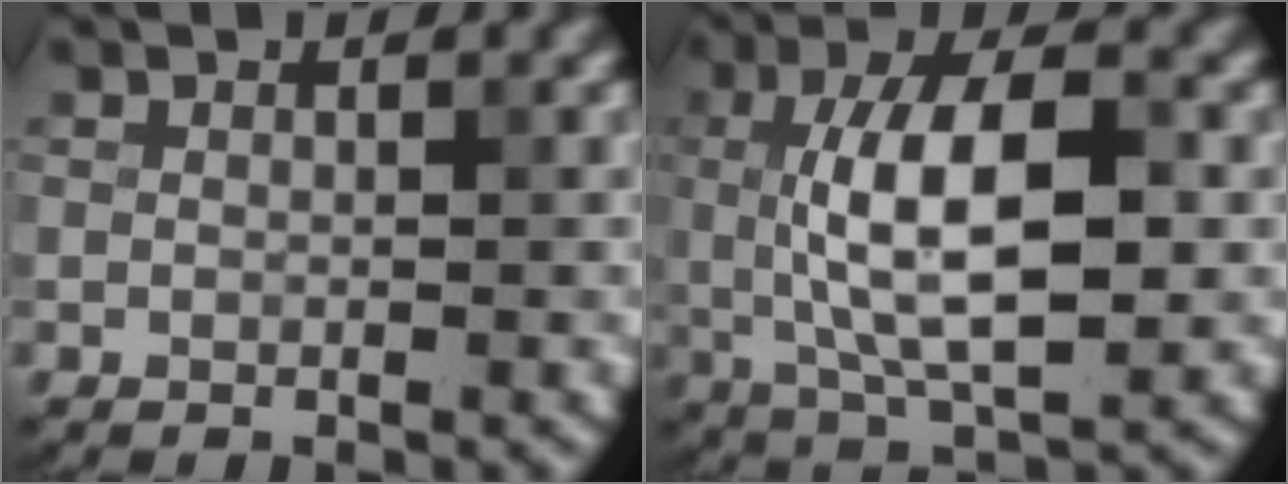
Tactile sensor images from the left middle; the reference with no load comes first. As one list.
[{"total": 9.6, "force": [0.4, 3.9, 8.8], "torque": [-0.153, 0.010, 0.007]}]